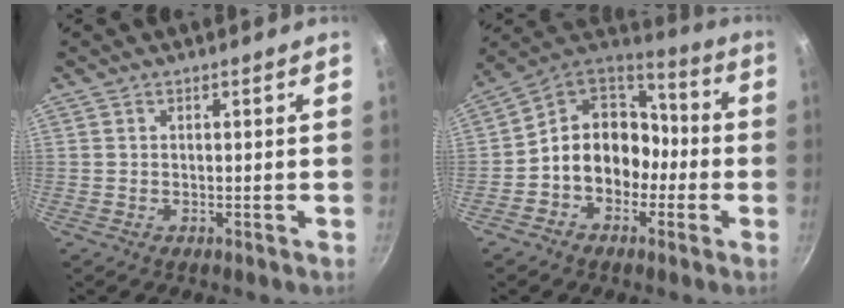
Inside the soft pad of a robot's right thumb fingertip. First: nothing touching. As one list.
[{"total": 13.9, "force": [-3.1, 11.4, 7.3], "torque": [-0.065, 0.061, -0.069]}]